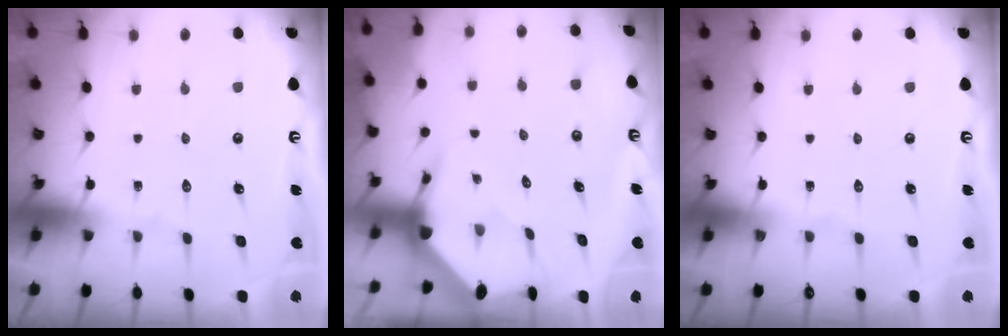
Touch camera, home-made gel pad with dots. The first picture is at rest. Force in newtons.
{"total": 3.6, "press": 3.6, "slide": 0.5}
{"total": 0.0}